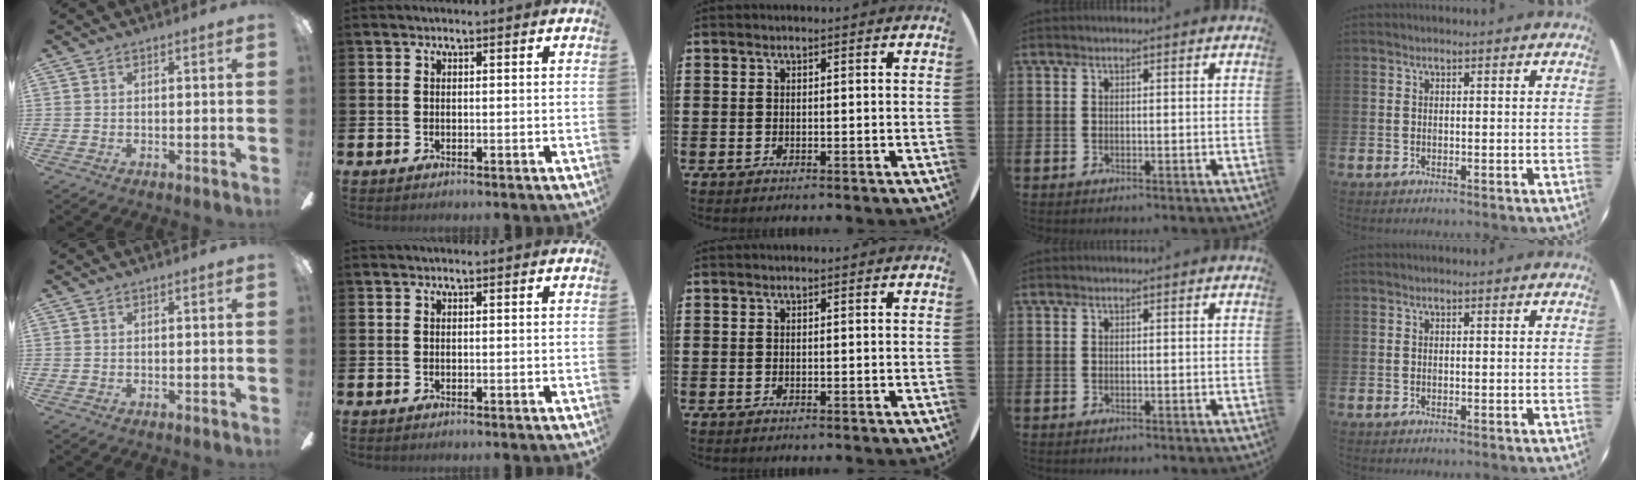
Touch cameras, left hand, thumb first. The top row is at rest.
{}